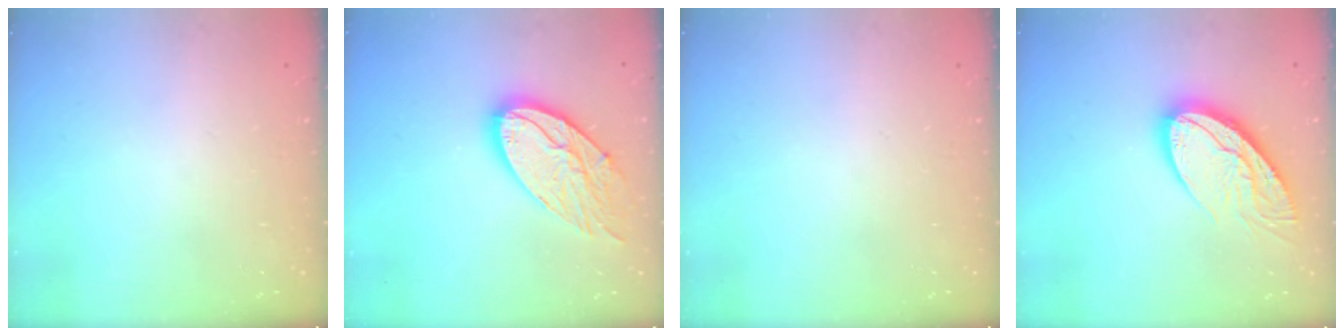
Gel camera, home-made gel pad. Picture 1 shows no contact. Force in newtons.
{"total": 17.3, "press": 17.2, "slide": 1.5}
{"total": 0.0}
{"total": 15.8, "press": 15.7, "slide": 1.6}